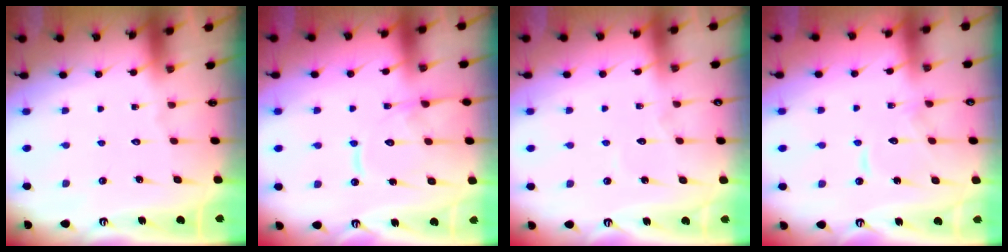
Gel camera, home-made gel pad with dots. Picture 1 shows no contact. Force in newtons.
{"total": 12.2, "press": 12.2, "slide": 1.1}
{"total": 3.7, "press": 3.6, "slide": 0.4}
{"total": 7.8, "press": 7.8, "slide": 0.6}